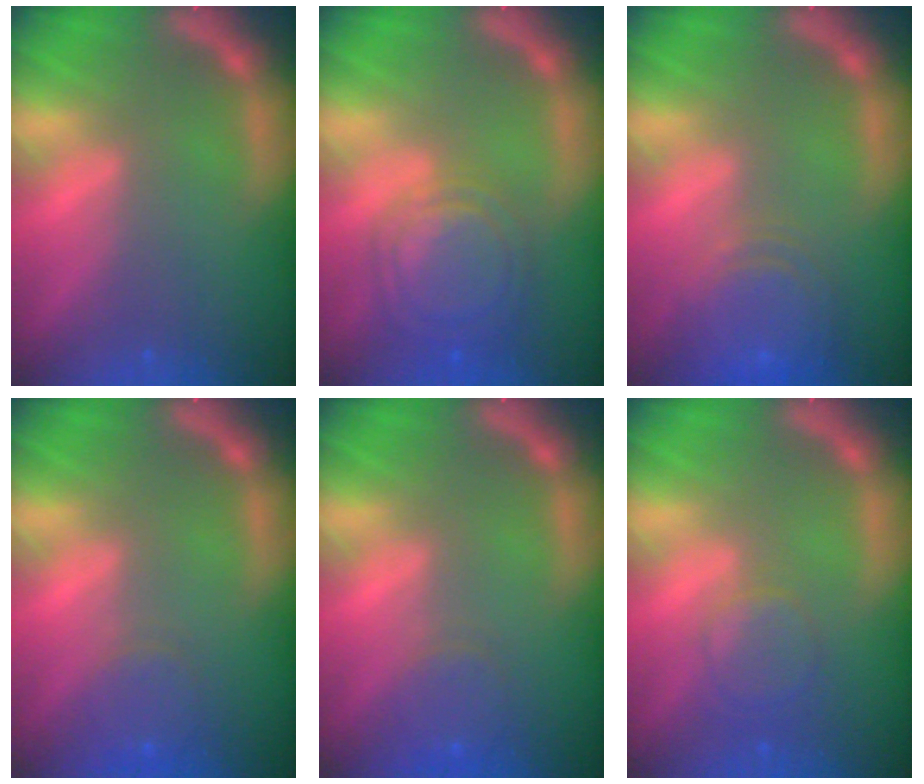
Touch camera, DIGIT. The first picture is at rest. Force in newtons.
{"total": 7.6}
{"total": 6.9}
{"total": 3.0}
{"total": 3.0}
{"total": 3.5}